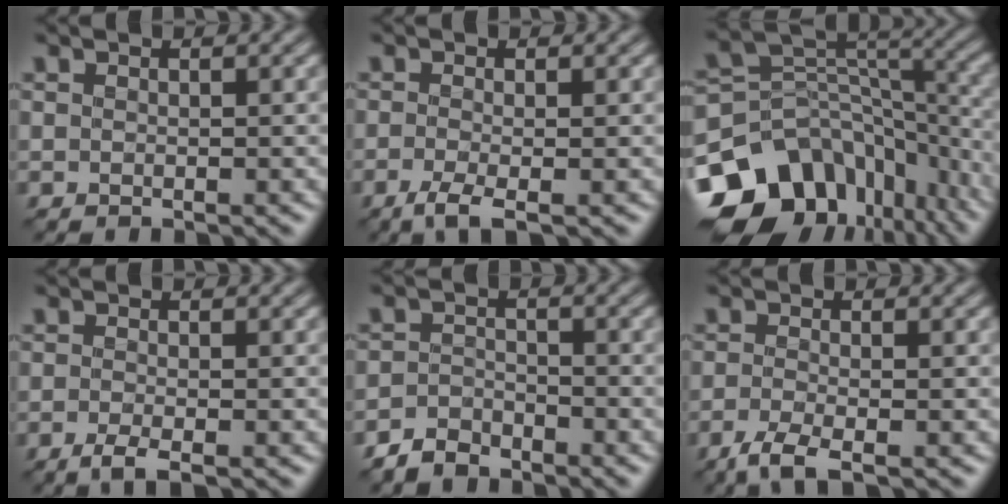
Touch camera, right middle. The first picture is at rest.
{"total": 2.2, "force": [-1.2, 0.4, 1.8], "torque": [-0.043, -0.007, -0.032]}
{"total": 14.4, "force": [-7.5, 10.3, 6.9], "torque": [-0.168, 0.011, -0.110]}
{"total": 1.9, "force": [-1.0, 0.3, 1.5], "torque": [-0.034, -0.006, -0.025]}
{"total": 2.5, "force": [-2.2, 1.0, 0.5], "torque": [-0.011, 0.004, -0.051]}
{"total": 2.6, "force": [-1.7, 0.4, 1.9], "torque": [-0.046, -0.009, -0.046]}